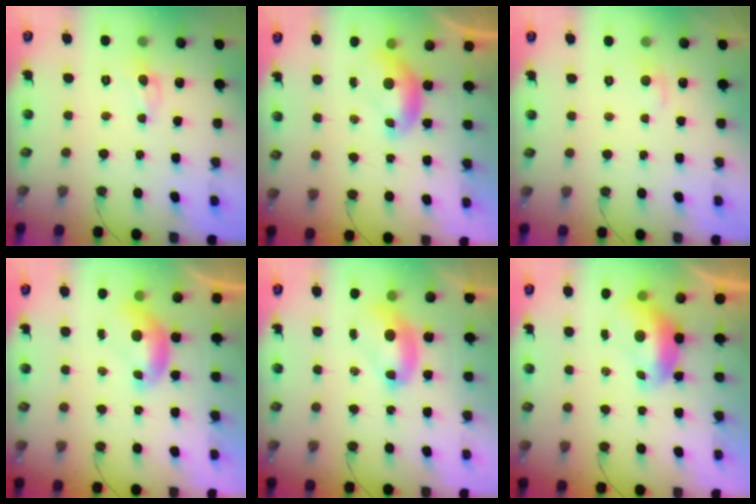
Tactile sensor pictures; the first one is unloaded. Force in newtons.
{"total": 0.0}
{"total": 0.9, "press": 0.5, "slide": 0.7}
{"total": 0.0}
{"total": 2.7, "press": 2.7, "slide": 0.1}
{"total": 1.5, "press": 1.4, "slide": 0.7}